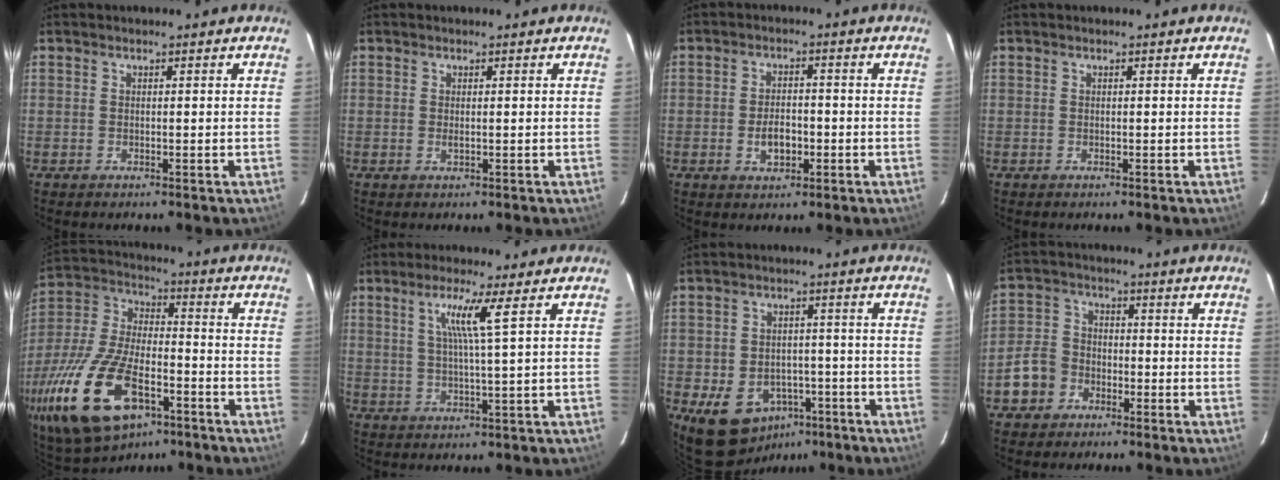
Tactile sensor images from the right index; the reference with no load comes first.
{"total": 0.5, "force": [0.1, 0.1, 0.5], "torque": [-0.011, 0.001, 0.003]}
{"total": 4.5, "force": [-1.4, 2.7, 3.4], "torque": [-0.064, 0.005, -0.018]}
{"total": 0.0}
{"total": 24.7, "force": [-12.1, 11.8, 18.0], "torque": [-0.396, -0.041, -0.208]}
{"total": 5.6, "force": [2.3, -1.2, 5.0], "torque": [-0.090, 0.000, 0.042]}
{"total": 10.5, "force": [-5.6, 7.8, 4.2], "torque": [-0.098, 0.017, -0.056]}
{"total": 7.1, "force": [-3.6, 5.8, 2.2], "torque": [-0.059, 0.023, -0.066]}